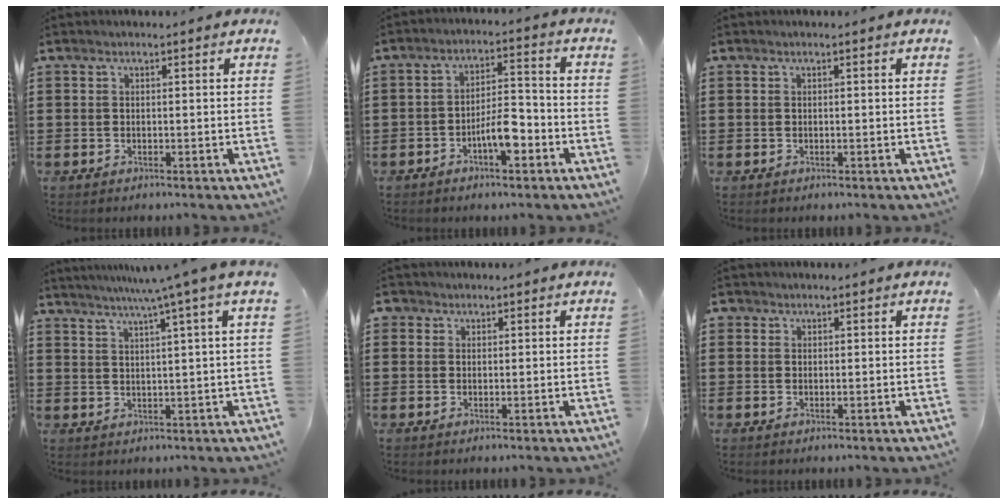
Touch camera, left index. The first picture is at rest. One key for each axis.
{"total": 6.3, "fx": -3.1, "fy": 2.2, "fz": 5.1, "tx": -0.097, "ty": 0.010, "tz": -0.059}
{"total": 0.0}
{"total": 5.4, "fx": 3.4, "fy": -1.4, "fz": 4.0, "tx": -0.083, "ty": -0.012, "tz": 0.053}
{"total": 1.2, "fx": 0.6, "fy": 1.0, "fz": 0.2, "tx": -0.009, "ty": 0.006, "tz": 0.010}
{"total": 0.8, "fx": 0.3, "fy": 0.7, "fz": 0.2, "tx": -0.006, "ty": 0.006, "tz": 0.005}